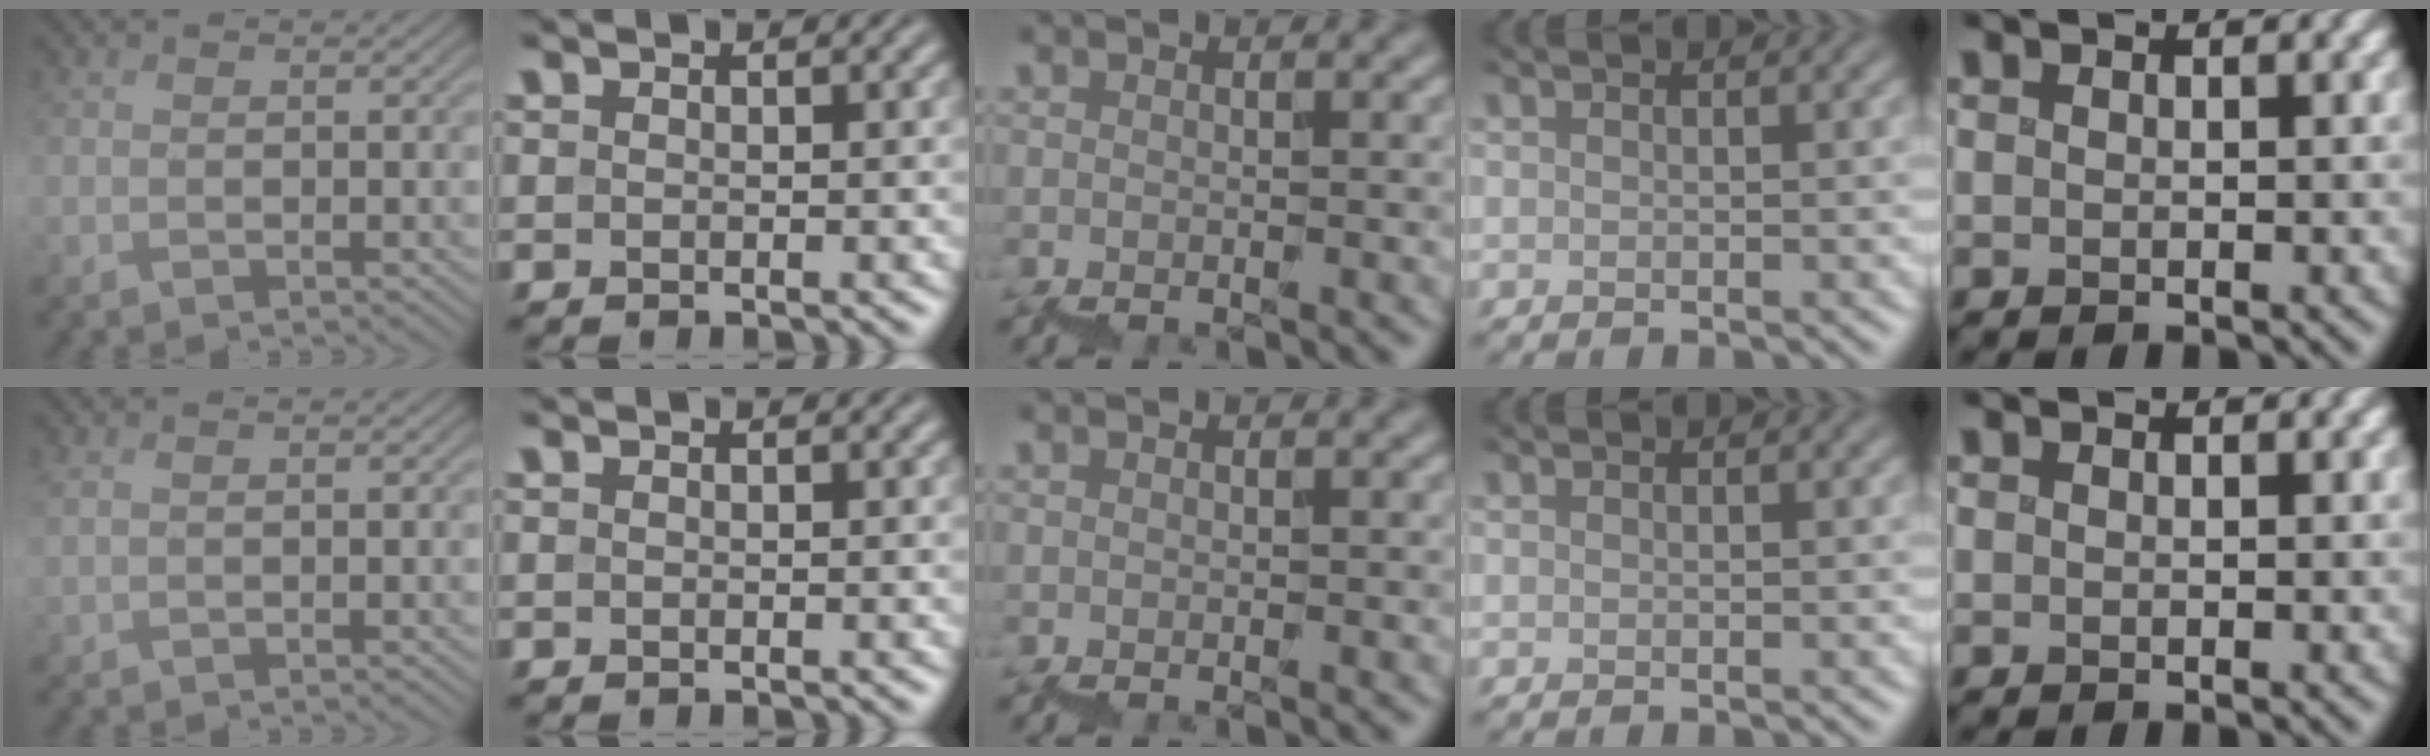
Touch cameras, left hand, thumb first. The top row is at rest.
{"thumb": {"total": 0.9, "force": [0.6, 0.2, 0.6], "torque": [-0.021, 0.001, 0.013]}}